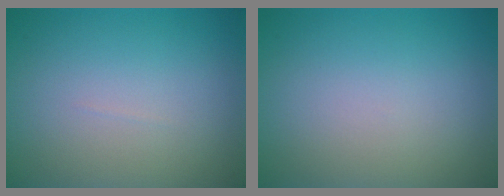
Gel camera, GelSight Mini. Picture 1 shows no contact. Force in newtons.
{"total": 0.0}